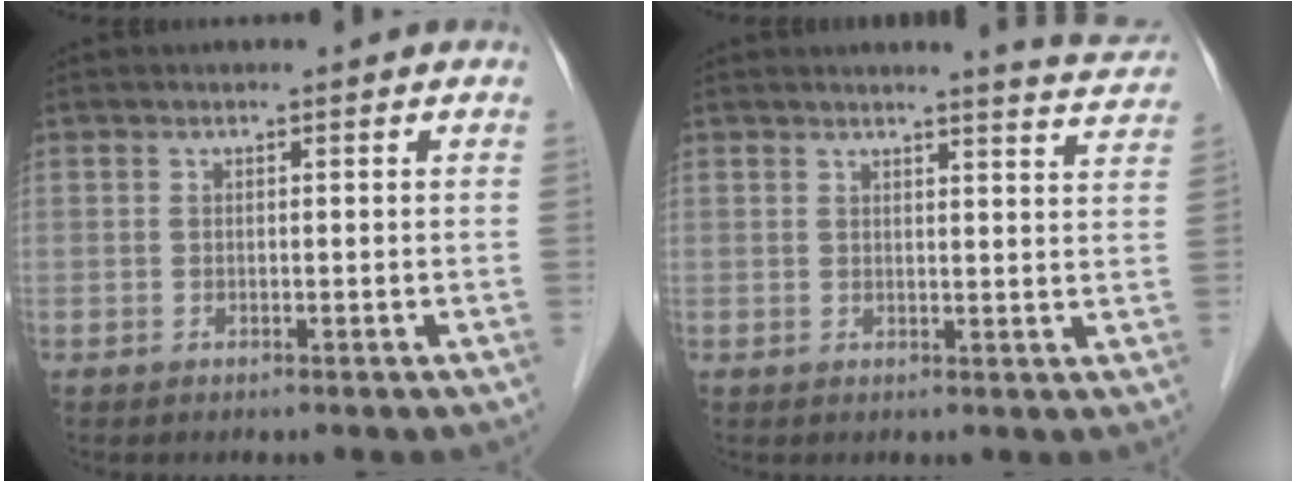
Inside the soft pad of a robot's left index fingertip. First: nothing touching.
{"total": 5.4, "force": [5.3, -0.3, 1.0], "torque": [-0.019, -0.028, 0.045]}